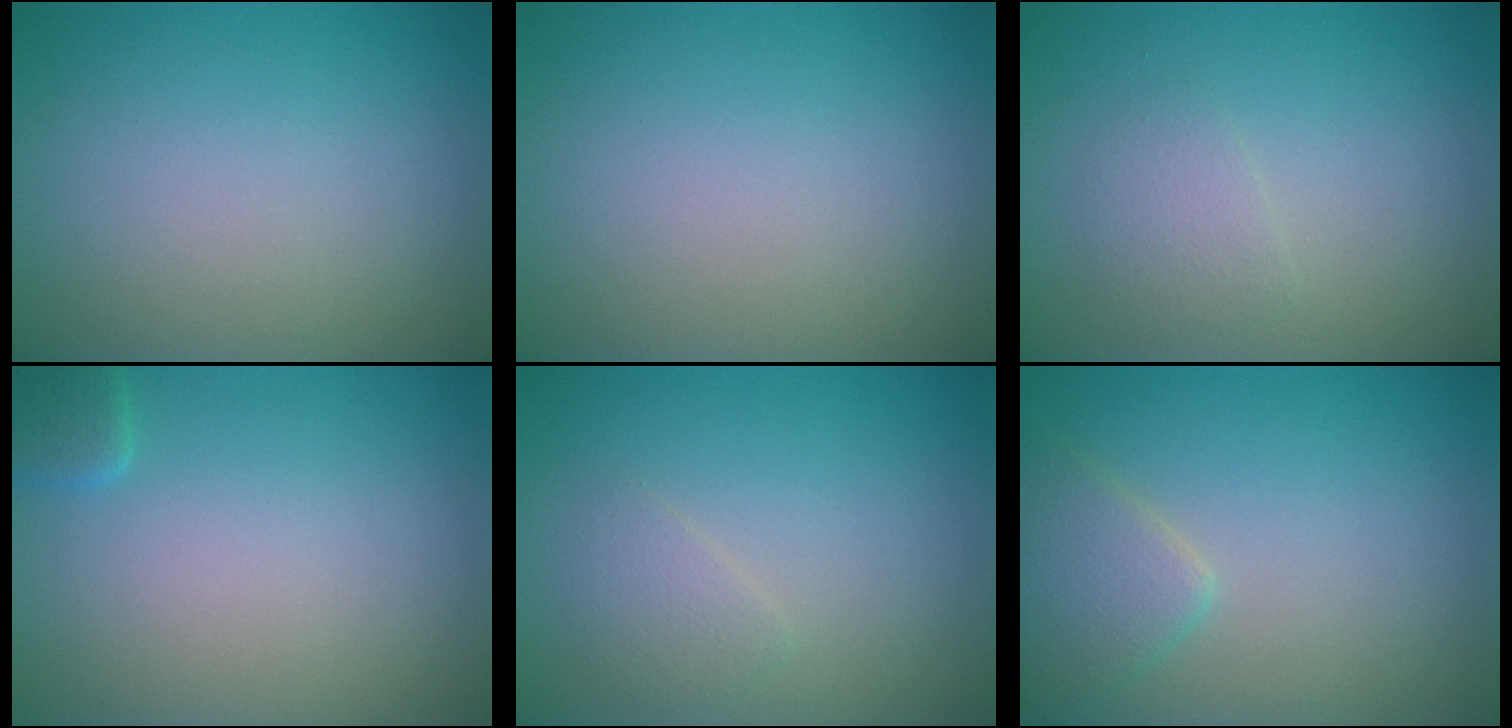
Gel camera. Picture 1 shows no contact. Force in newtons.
{"total": 0.0}
{"total": 1.6, "press": 1.6, "slide": 0.1}
{"total": 1.6, "press": 1.6, "slide": 0.1}
{"total": 1.5, "press": 1.5, "slide": 0.1}
{"total": 2.8, "press": 2.8, "slide": 0.1}